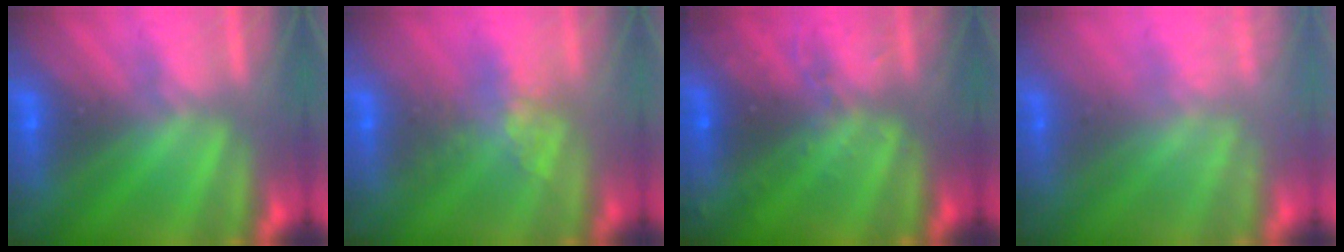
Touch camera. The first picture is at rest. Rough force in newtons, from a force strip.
{"total": 2.4}
{"total": 2.9}
{"total": 2.3}